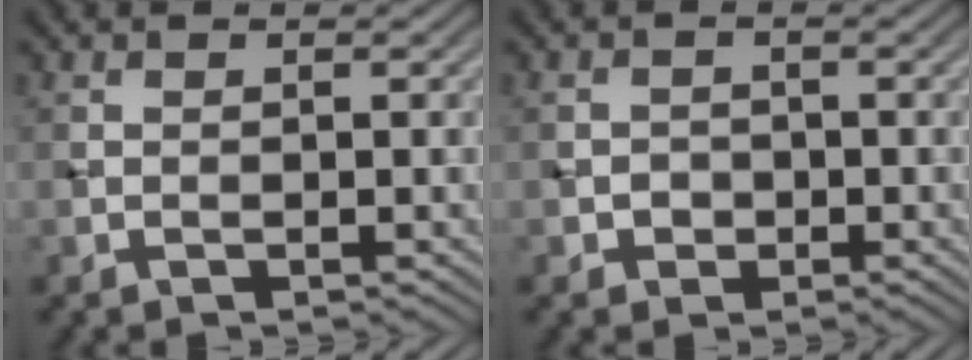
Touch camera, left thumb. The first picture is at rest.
{"total": 1.7, "force": [-0.6, 1.5, 0.5], "torque": [-0.003, -0.002, -0.013]}